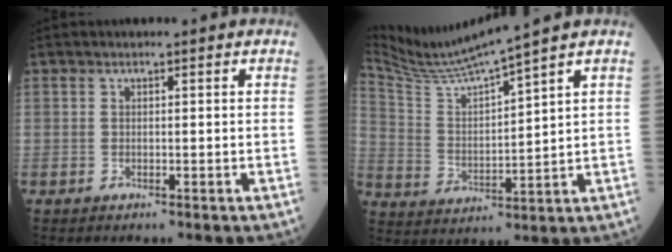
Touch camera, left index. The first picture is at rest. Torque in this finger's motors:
{"motor_torque": [-0.67, -0.75, -0.29, -0.02]}